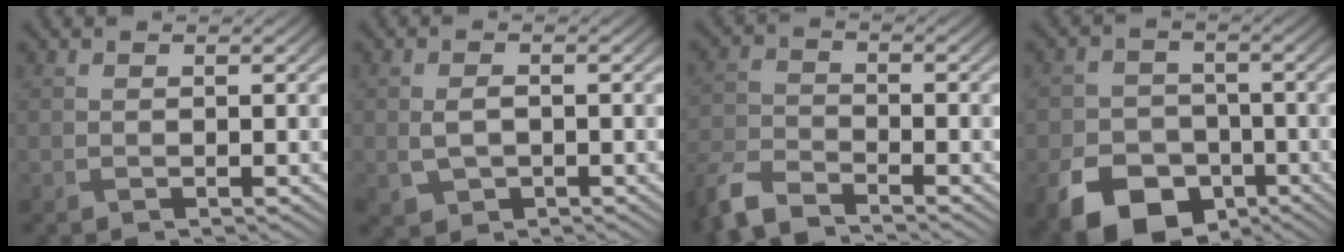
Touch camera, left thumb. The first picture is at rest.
{"total": 2.8, "force": [-0.3, 1.9, 2.1], "torque": [-0.051, -0.007, -0.001]}
{"total": 6.0, "force": [-5.3, 1.6, 2.4], "torque": [-0.056, -0.012, -0.119]}
{"total": 10.0, "force": [-5.1, 7.1, 4.9], "torque": [-0.107, -0.030, -0.094]}